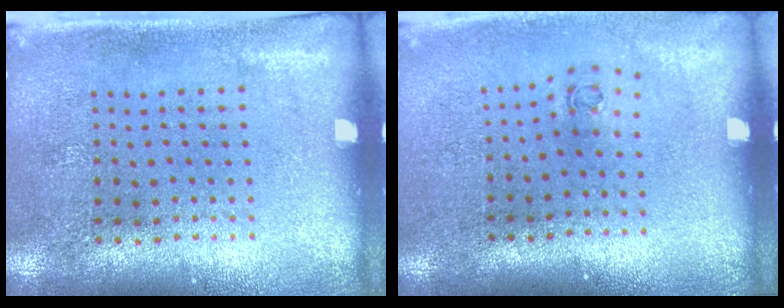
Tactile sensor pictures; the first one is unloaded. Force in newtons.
{"total": 0.7, "press": 0.3, "slide": 0.6}